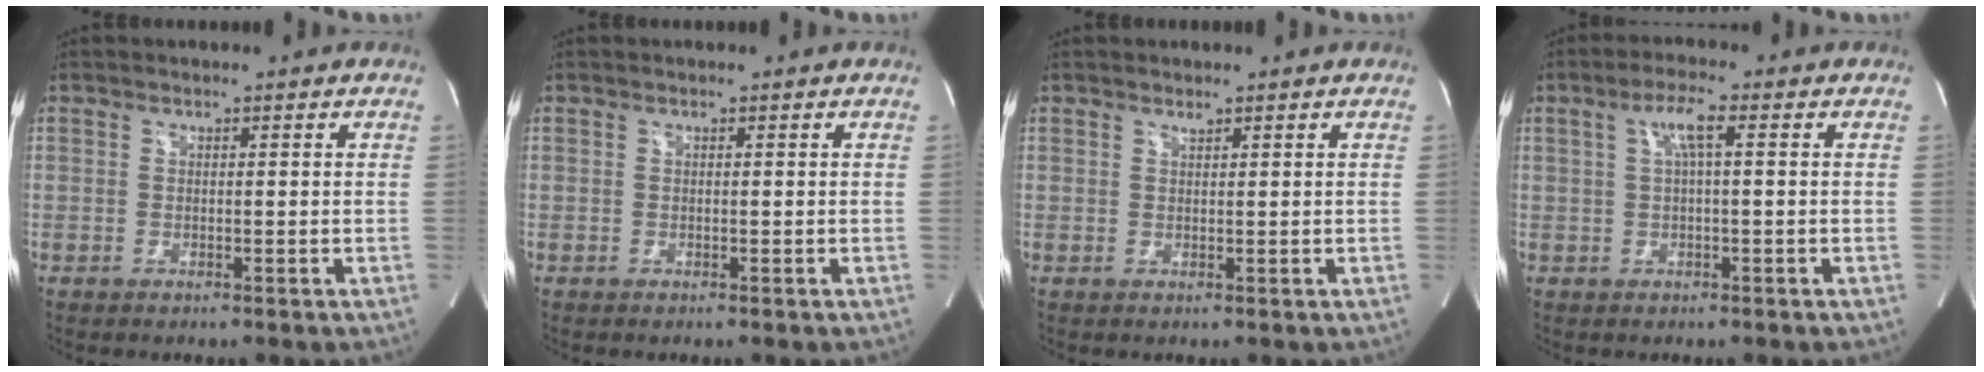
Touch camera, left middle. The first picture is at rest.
{"total": 0.0}
{"total": 0.6, "force": [0.6, -0.1, 0.2], "torque": [-0.011, -0.005, 0.012]}
{"total": 3.9, "force": [1.1, 0.2, 3.8], "torque": [-0.077, 0.009, 0.022]}